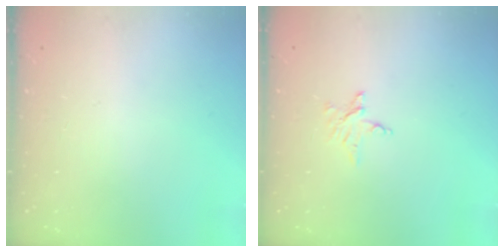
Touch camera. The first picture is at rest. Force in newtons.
{"total": 4.0, "press": 4.0, "slide": 0.3}